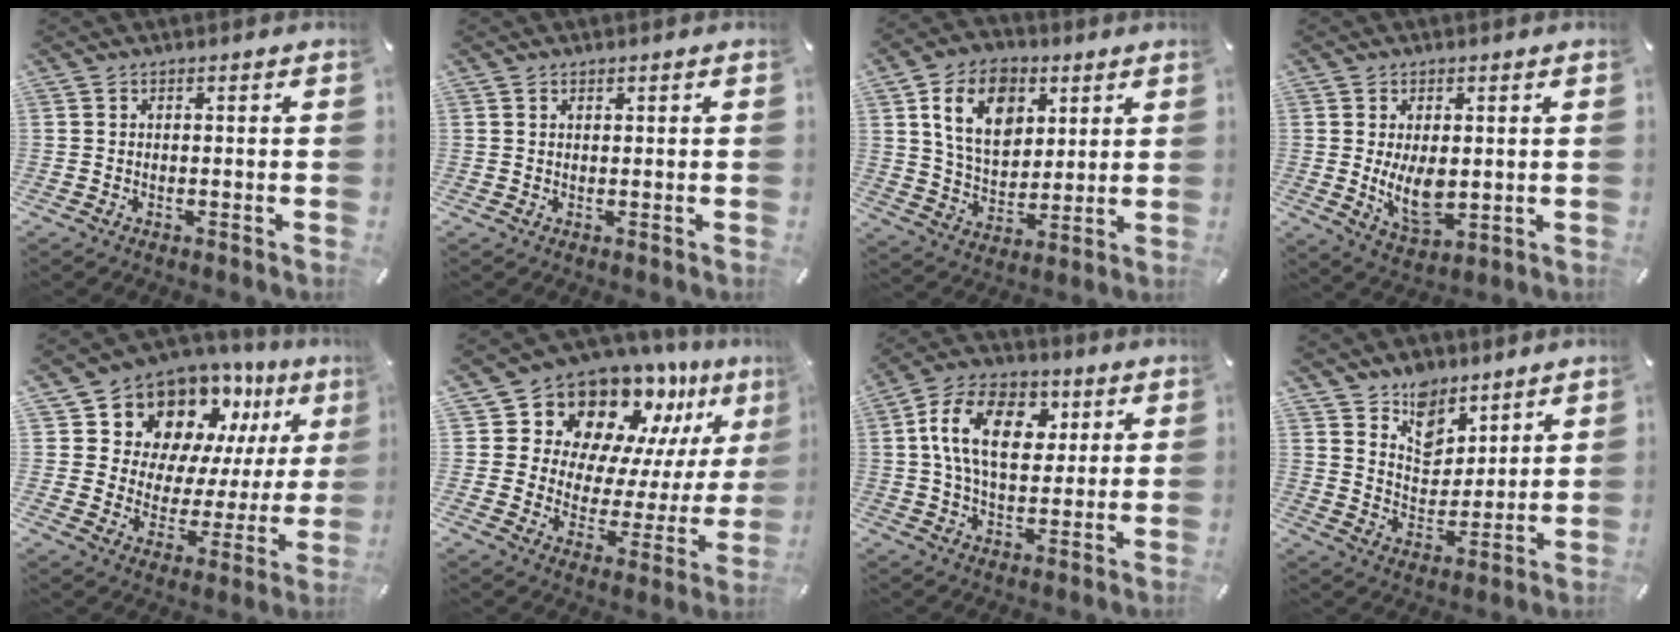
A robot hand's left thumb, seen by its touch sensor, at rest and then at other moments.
{"total": 0.6, "force": [0.5, 0.3, 0.1], "torque": [-0.002, 0.000, 0.010]}
{"total": 13.4, "force": [5.4, 9.6, 7.7], "torque": [-0.139, -0.005, 0.098]}
{"total": 8.9, "force": [0.4, 5.3, 7.1], "torque": [-0.133, -0.013, 0.005]}
{"total": 13.2, "force": [10.1, 7.9, 2.9], "torque": [-0.053, -0.103, 0.179]}
{"total": 14.7, "force": [12.2, 7.6, 3.3], "torque": [-0.059, -0.129, 0.207]}
{"total": 16.1, "force": [4.1, 10.8, 11.2], "torque": [-0.203, 0.012, 0.070]}
{"total": 9.6, "force": [7.0, 6.4, 1.4], "torque": [-0.028, -0.061, 0.131]}